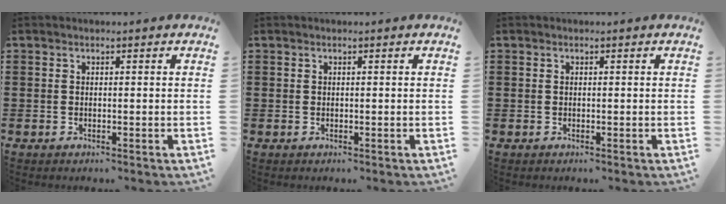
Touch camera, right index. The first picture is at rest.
{"total": 0.0}
{"total": 0.0}